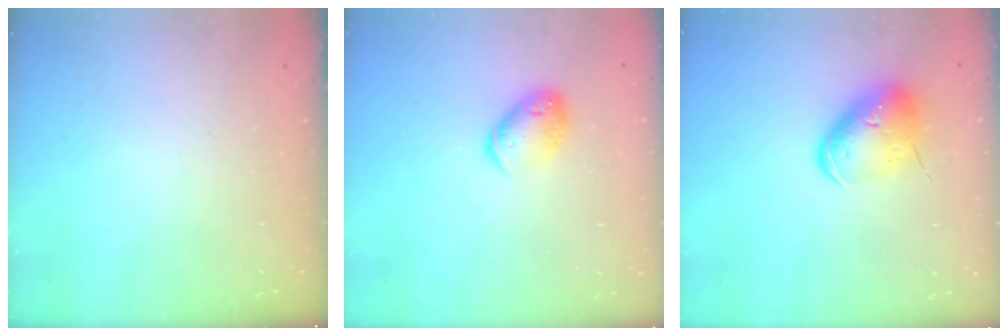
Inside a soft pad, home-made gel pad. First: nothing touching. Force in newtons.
{"total": 9.3, "press": 9.1, "slide": 1.8}
{"total": 10.0, "press": 9.8, "slide": 1.9}